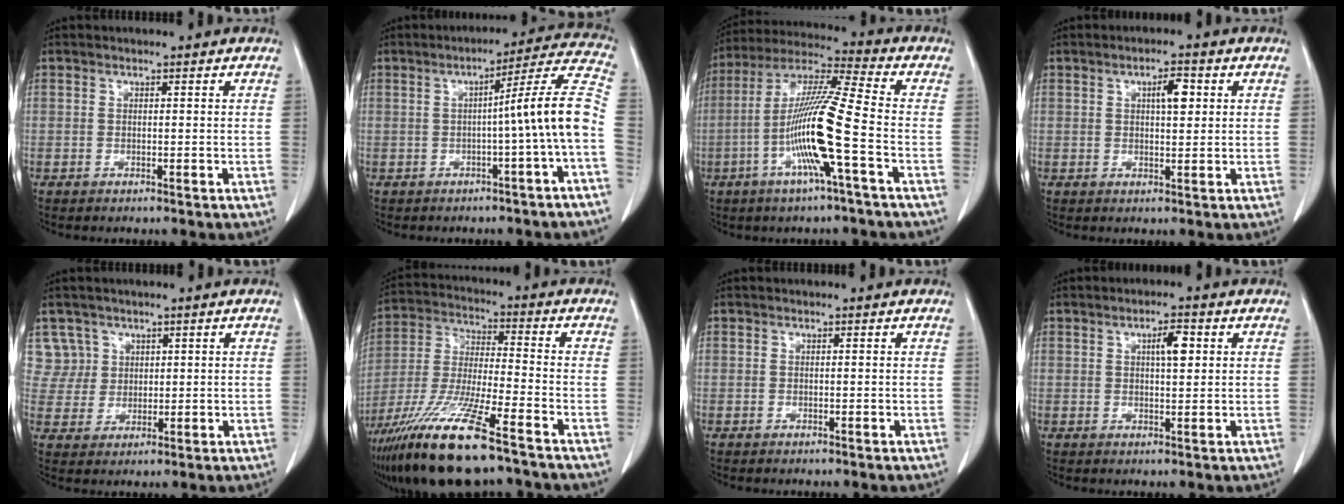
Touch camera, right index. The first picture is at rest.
{"total": 10.5, "force": [-1.6, -1.8, 10.2], "torque": [-0.127, 0.024, -0.027]}
{"total": 14.4, "force": [-4.1, -0.8, 13.8], "torque": [-0.272, -0.002, -0.088]}
{"total": 3.8, "force": [1.2, 1.1, 3.4], "torque": [-0.054, 0.006, 0.018]}
{"total": 5.1, "force": [2.6, 4.3, -0.5], "torque": [0.022, 0.010, 0.056]}
{"total": 17.8, "force": [-12.0, 1.7, 13.0], "torque": [-0.278, -0.049, -0.227]}
{"total": 0.0}
{"total": 3.8, "force": [1.2, 1.0, 3.4], "torque": [-0.054, 0.005, 0.018]}